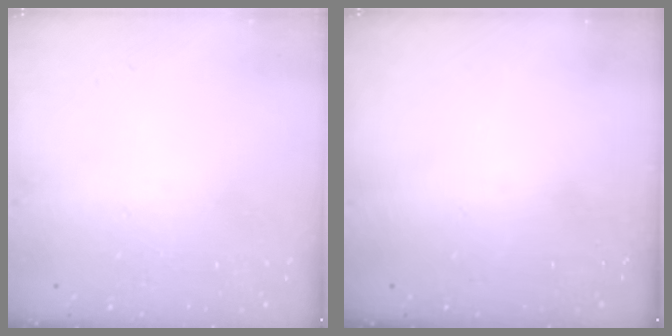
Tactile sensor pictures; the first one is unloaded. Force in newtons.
{"total": 0.0}